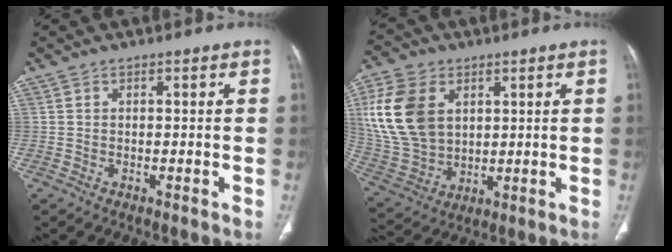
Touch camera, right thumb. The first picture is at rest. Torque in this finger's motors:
{"motor_torque": [-0.69, 1.38, 1.06, 1.03, 0.17]}